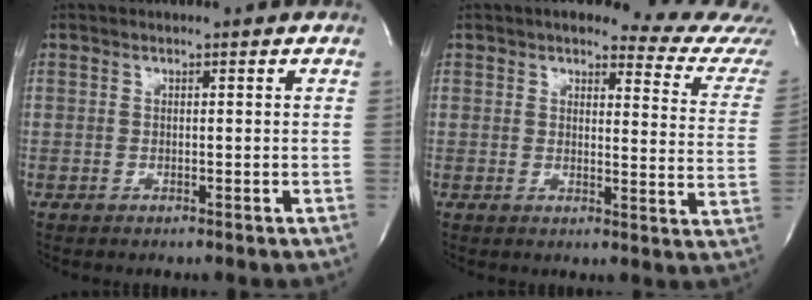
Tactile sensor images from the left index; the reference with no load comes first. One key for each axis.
{"total": 12.9, "fx": 11.6, "fy": 1.6, "fz": 5.4, "tx": -0.050, "ty": -0.047, "tz": 0.108}